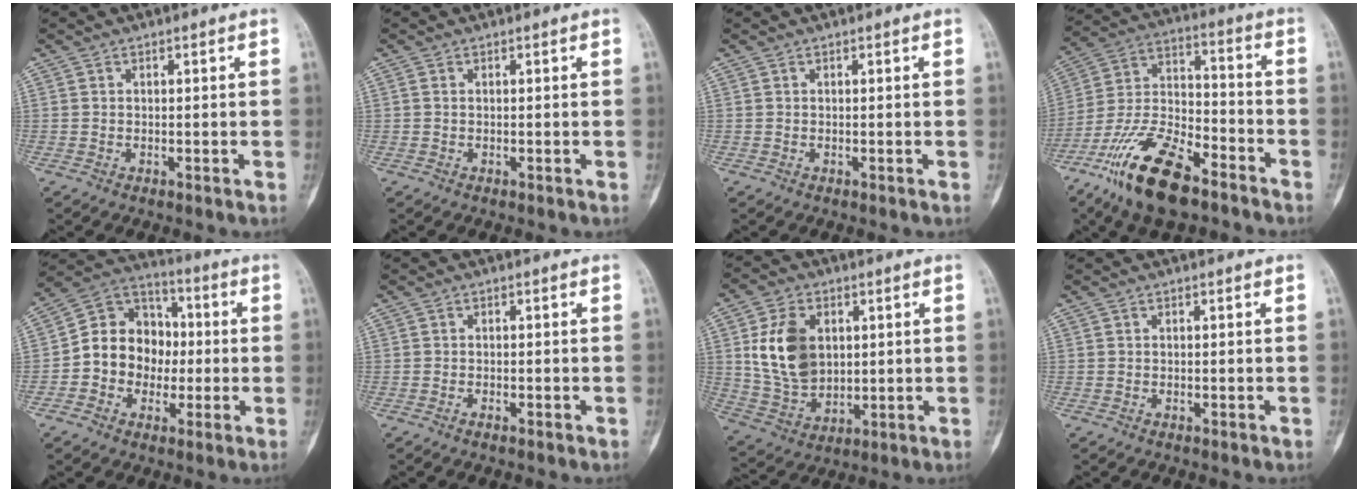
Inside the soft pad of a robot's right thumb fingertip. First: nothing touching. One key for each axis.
{"total": 0.0}
{"total": 0.0}
{"total": 18.6, "fx": -12.1, "fy": 7.3, "fz": 12.1, "tx": -0.230, "ty": 0.065, "tz": -0.224}
{"total": 13.5, "fx": -1.3, "fy": 11.5, "fz": 7.0, "tx": -0.071, "ty": 0.037, "tz": -0.033}
{"total": 0.9, "fx": -0.6, "fy": 0.3, "fz": 0.5, "tx": -0.011, "ty": 0.003, "tz": -0.011}
{"total": 13.5, "fx": 2.8, "fy": 9.5, "fz": 9.2, "tx": -0.149, "ty": -0.011, "tz": 0.062}
{"total": 0.0}